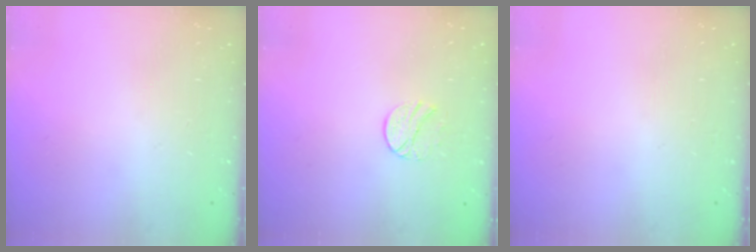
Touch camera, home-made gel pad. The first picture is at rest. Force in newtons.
{"total": 7.3, "press": 7.3, "slide": 0.6}
{"total": 0.0}